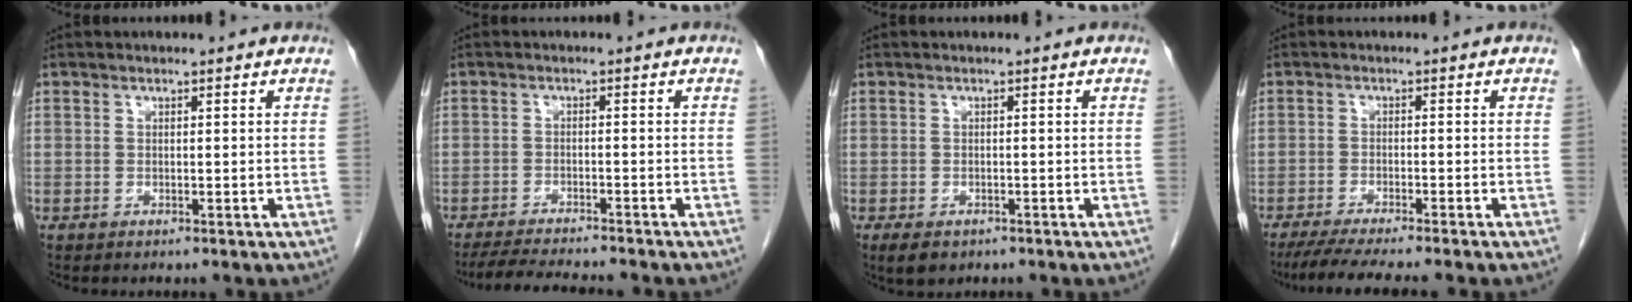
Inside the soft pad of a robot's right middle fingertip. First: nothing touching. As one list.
[{"total": 8.8, "force": [-8.0, 0.6, 3.6], "torque": [-0.053, -0.014, -0.122]}, {"total": 3.2, "force": [-2.1, 1.8, 1.6], "torque": [-0.024, -0.003, -0.027]}, {"total": 8.5, "force": [-7.2, -0.6, 4.5], "torque": [-0.054, -0.022, -0.113]}]